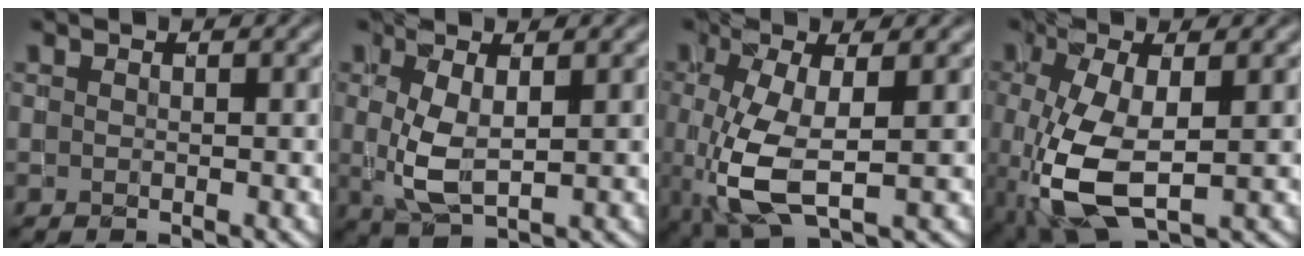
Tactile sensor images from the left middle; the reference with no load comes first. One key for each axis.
{"total": 3.5, "fx": 0.3, "fy": 1.6, "fz": 3.1, "tx": -0.070, "ty": -0.002, "tz": 0.012}
{"total": 6.1, "fx": -1.0, "fy": 2.4, "fz": 5.5, "tx": -0.129, "ty": -0.009, "tz": -0.015}
{"total": 7.3, "fx": -1.6, "fy": 3.4, "fz": 6.2, "tx": -0.152, "ty": -0.009, "tz": -0.023}